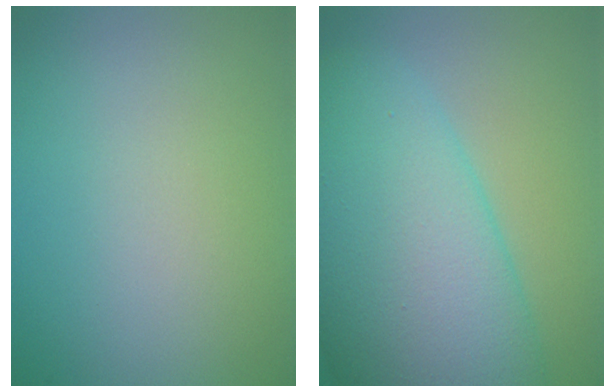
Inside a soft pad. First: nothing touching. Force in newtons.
{"total": 13.8, "press": 13.8, "slide": 0.3}